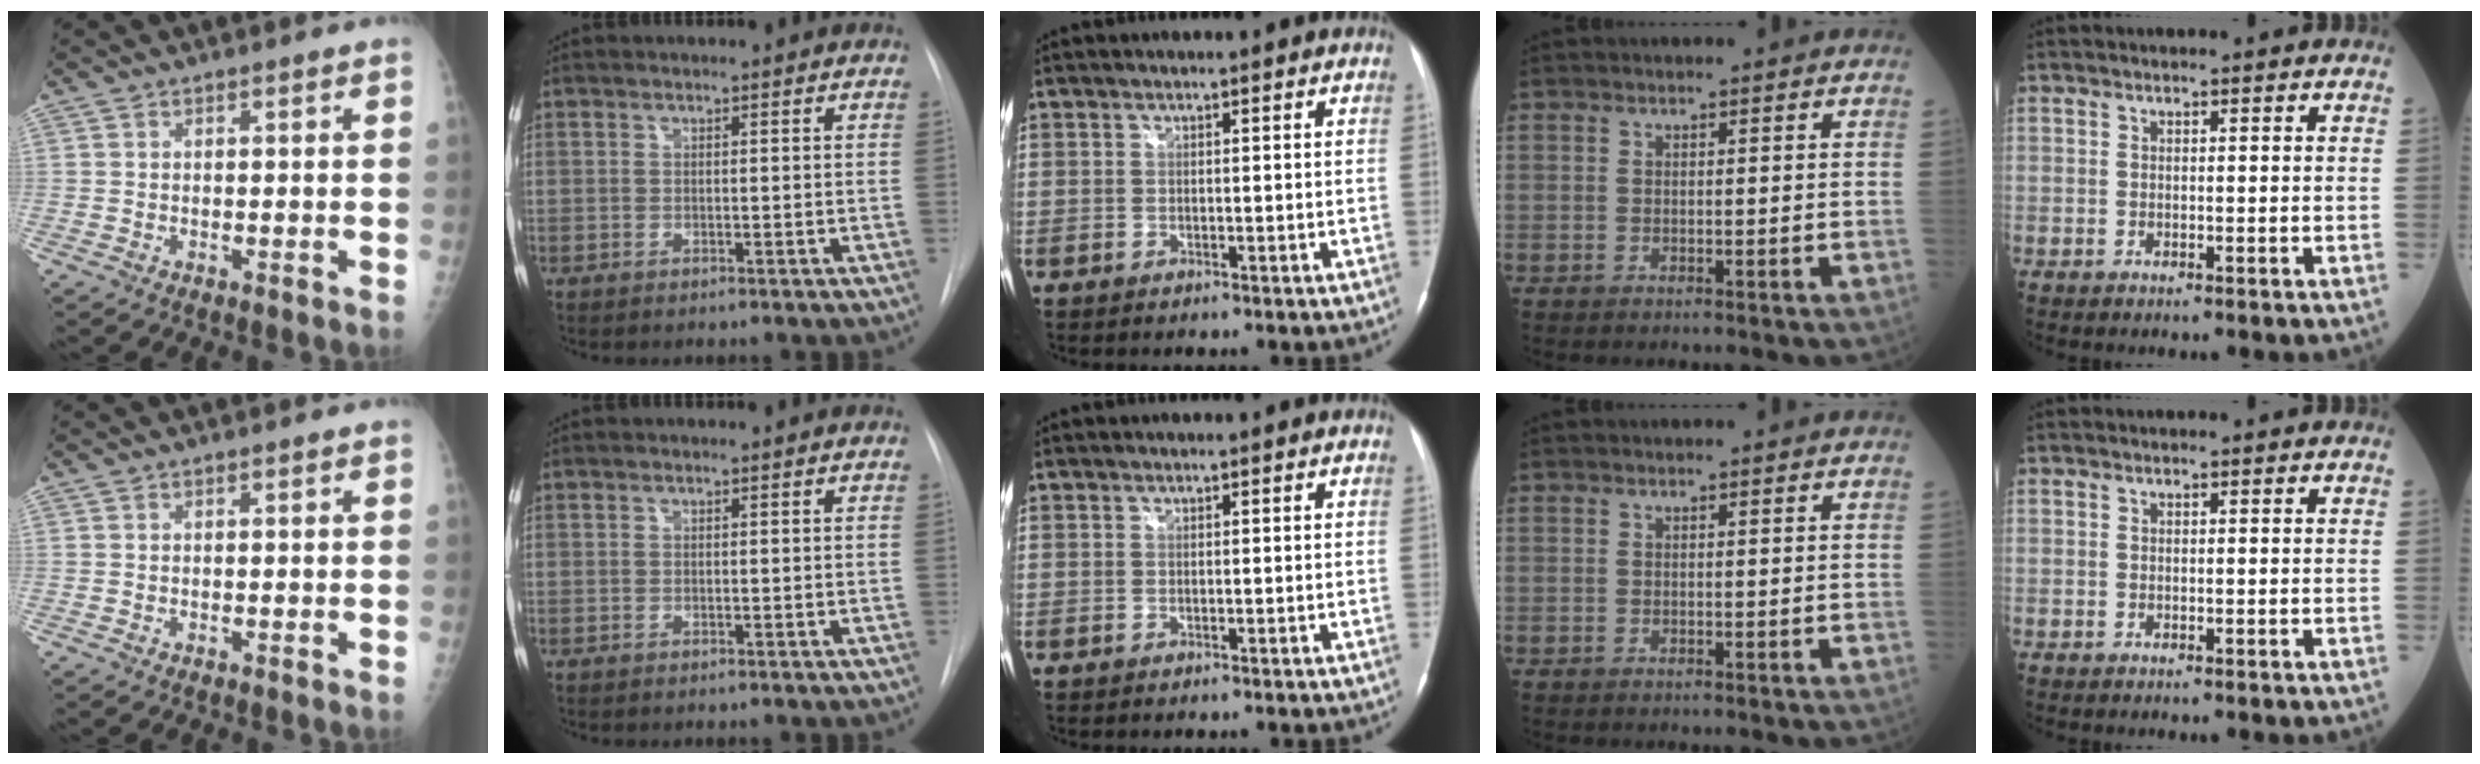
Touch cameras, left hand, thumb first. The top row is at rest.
{}